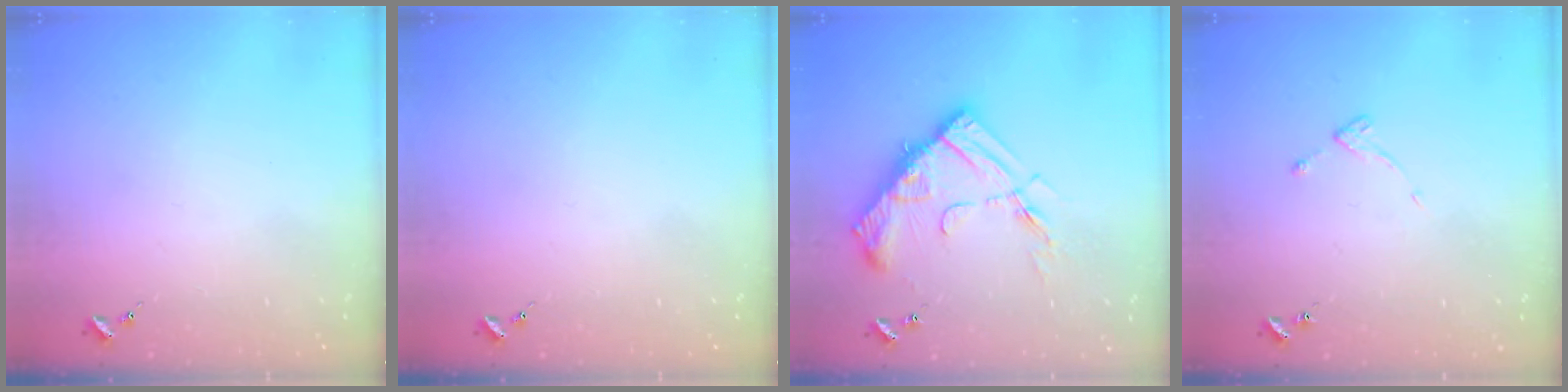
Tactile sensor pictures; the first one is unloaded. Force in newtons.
{"total": 0.0}
{"total": 16.6, "press": 16.6, "slide": 1.1}
{"total": 3.6, "press": 3.6, "slide": 0.6}